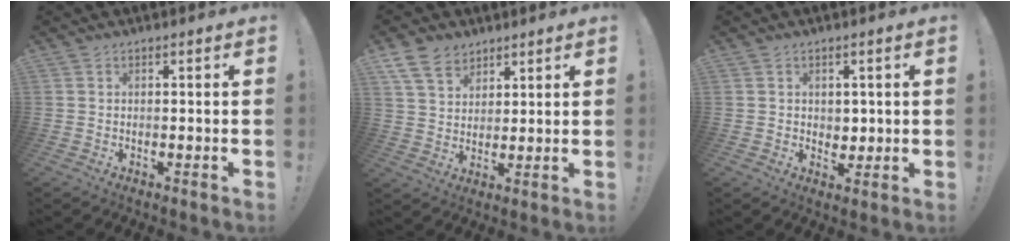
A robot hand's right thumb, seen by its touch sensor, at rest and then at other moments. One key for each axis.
{"total": 9.3, "fx": 6.2, "fy": 6.1, "fz": 3.4, "tx": -0.067, "ty": -0.030, "tz": 0.124}
{"total": 3.5, "fx": 1.5, "fy": 3.1, "fz": 0.5, "tx": 0.015, "ty": -0.014, "tz": 0.023}